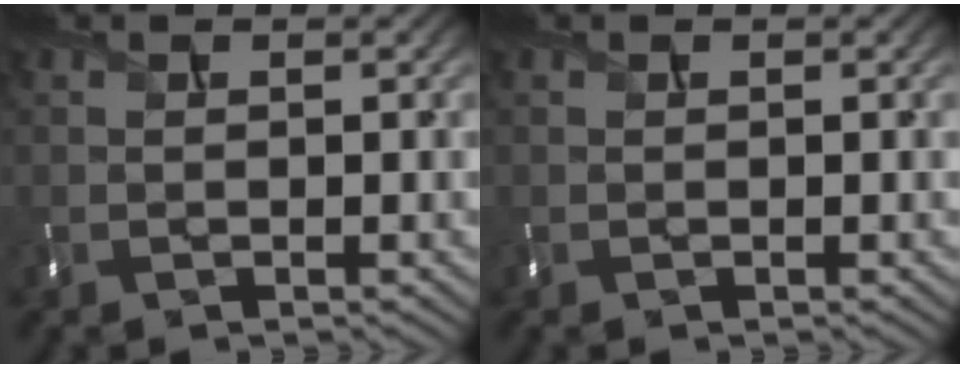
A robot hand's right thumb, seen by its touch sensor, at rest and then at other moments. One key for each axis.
{"total": 0.0}